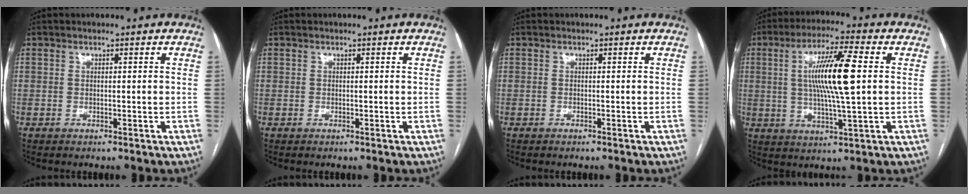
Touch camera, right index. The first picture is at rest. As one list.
[{"total": 0.0}, {"total": 0.0}, {"total": 12.2, "force": [1.7, 0.8, 12.0], "torque": [-0.222, 0.004, 0.031]}]